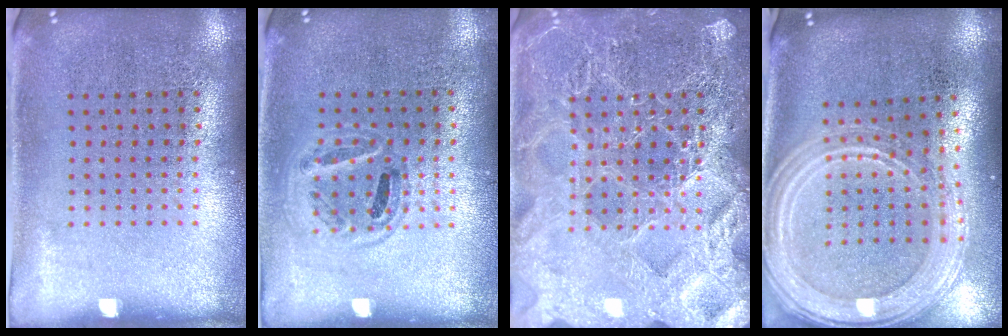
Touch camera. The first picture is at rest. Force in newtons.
{"total": 1.0, "press": 0.9, "slide": 0.4}
{"total": 6.2, "press": 6.2, "slide": 0.8}
{"total": 2.3, "press": 2.1, "slide": 1.1}